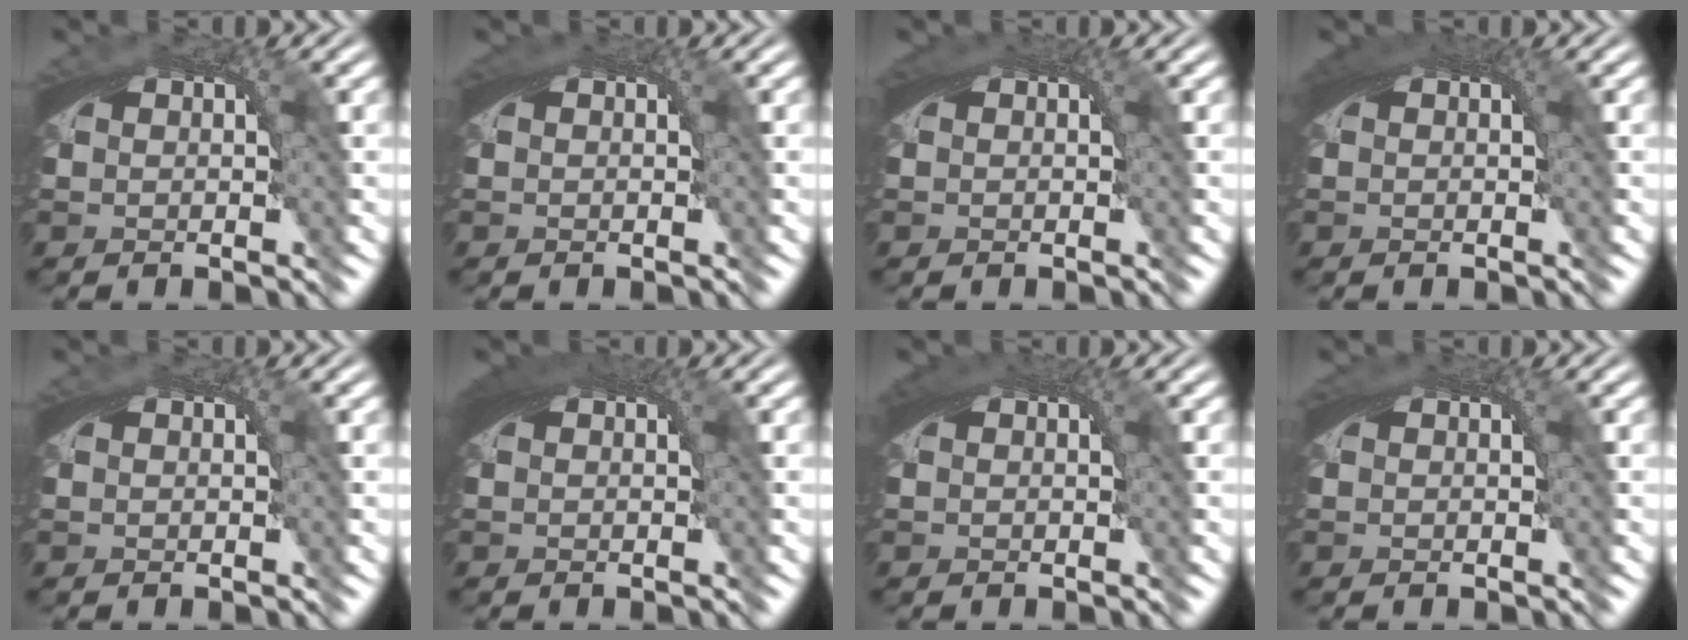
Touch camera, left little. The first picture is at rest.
{"total": 0.7, "force": [0.2, 0.0, 0.7], "torque": [-0.009, 0.000, 0.004]}
{"total": 1.0, "force": [0.3, 0.0, 0.9], "torque": [-0.012, 0.001, 0.006]}
{"total": 1.9, "force": [0.7, 0.3, 1.7], "torque": [-0.020, 0.005, 0.010]}
{"total": 0.0}
{"total": 2.5, "force": [0.9, 0.6, 2.3], "torque": [-0.027, 0.007, 0.012]}
{"total": 1.4, "force": [0.5, 0.1, 1.2], "torque": [-0.016, 0.002, 0.008]}
{"total": 0.7, "force": [0.2, 0.1, 0.7], "torque": [-0.009, 0.001, 0.004]}